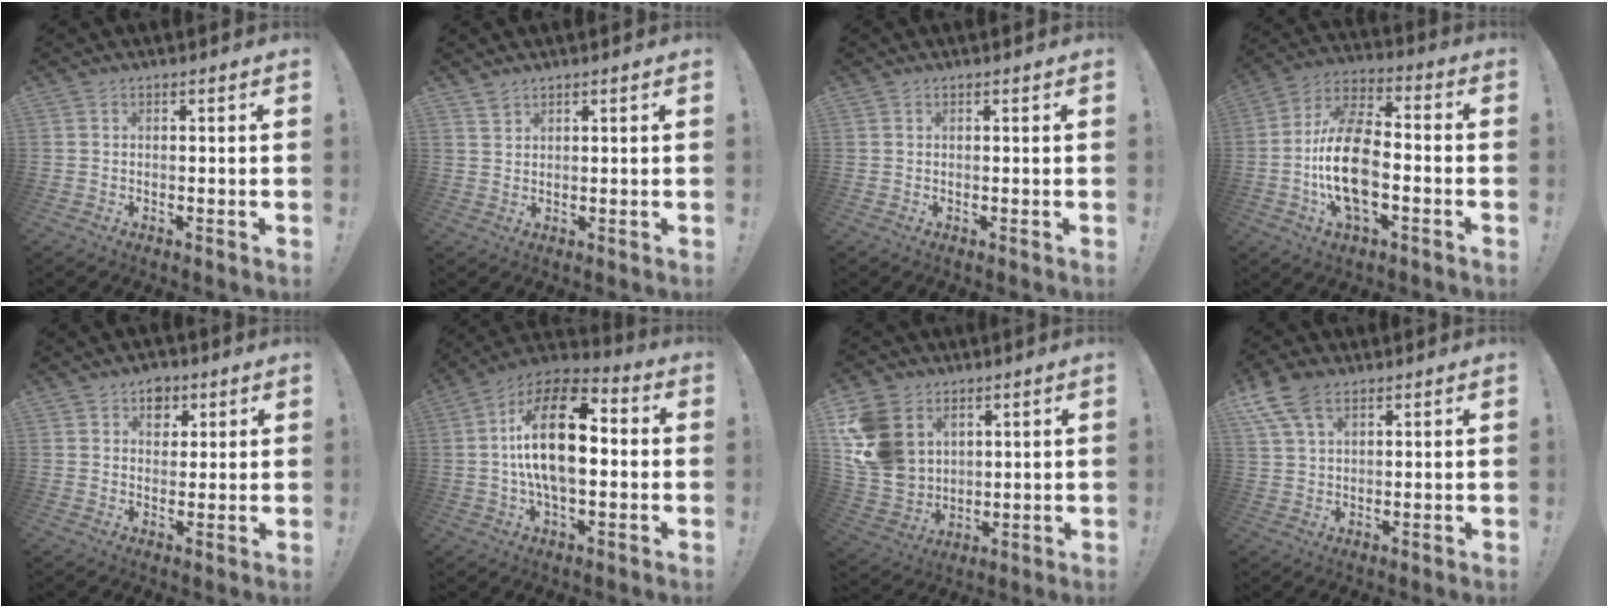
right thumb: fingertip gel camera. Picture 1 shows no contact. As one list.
[{"total": 2.1, "force": [1.8, 0.9, 0.6], "torque": [-0.002, -0.015, 0.034]}, {"total": 0.0}, {"total": 18.1, "force": [-4.1, 9.6, 14.8], "torque": [-0.295, 0.018, -0.069]}, {"total": 6.4, "force": [3.3, 5.2, 2.0], "torque": [-0.010, -0.017, 0.059]}, {"total": 20.8, "force": [0.6, 10.7, 17.8], "torque": [-0.311, 0.011, 0.003]}, {"total": 15.6, "force": [5.7, 12.4, 7.5], "torque": [-0.152, -0.026, 0.117]}, {"total": 9.6, "force": [5.6, 5.1, 5.9], "torque": [-0.116, -0.015, 0.109]}]